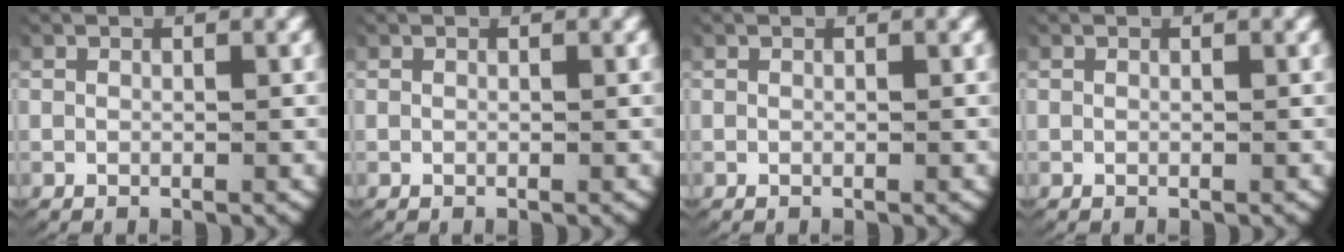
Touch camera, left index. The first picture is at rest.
{"total": 0.0}
{"total": 0.0}
{"total": 0.0}